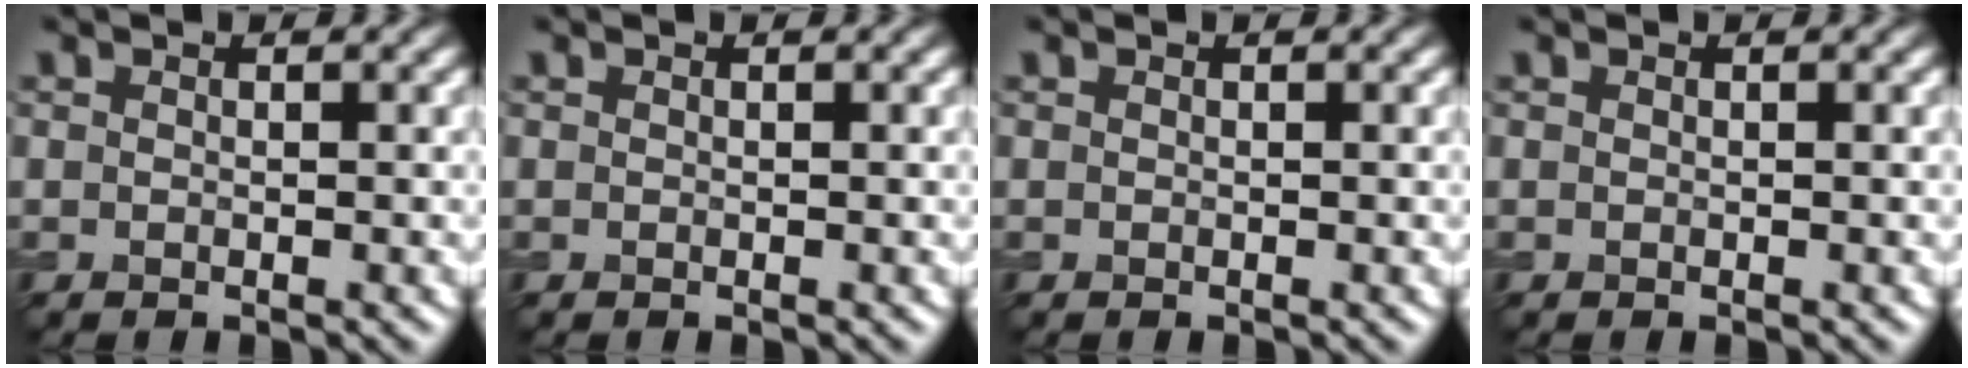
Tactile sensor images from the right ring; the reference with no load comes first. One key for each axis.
{"total": 0.0}
{"total": 0.0}
{"total": 0.0}